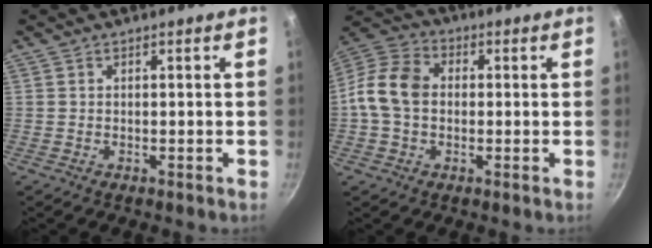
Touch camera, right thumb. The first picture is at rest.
{"total": 10.8, "force": [-0.2, 8.2, 7.1], "torque": [-0.115, 0.026, -0.023]}